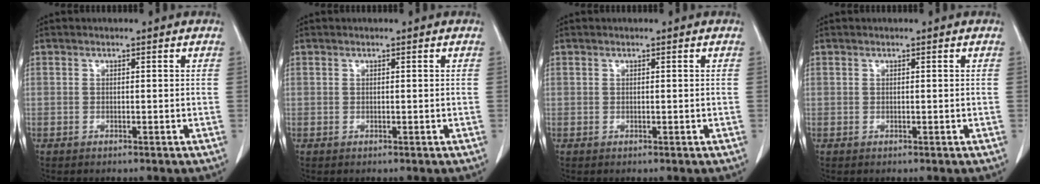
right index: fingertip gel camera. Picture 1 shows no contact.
{"total": 0.0}
{"total": 0.0}
{"total": 0.0}